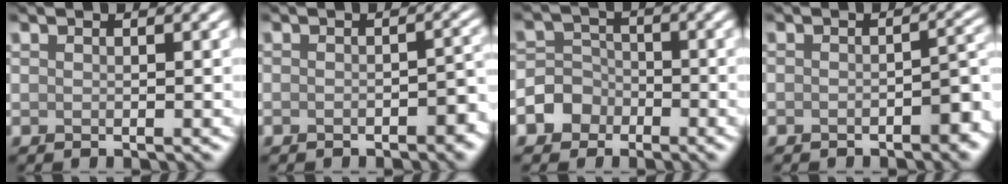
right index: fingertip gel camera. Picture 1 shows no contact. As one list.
[{"total": 2.3, "force": [-1.2, 1.1, 1.6], "torque": [-0.019, -0.001, -0.018]}, {"total": 4.6, "force": [-2.3, 3.9, 0.8], "torque": [0.010, 0.000, -0.067]}, {"total": 2.8, "force": [-1.5, 1.1, 2.0], "torque": [-0.024, 0.003, -0.023]}]